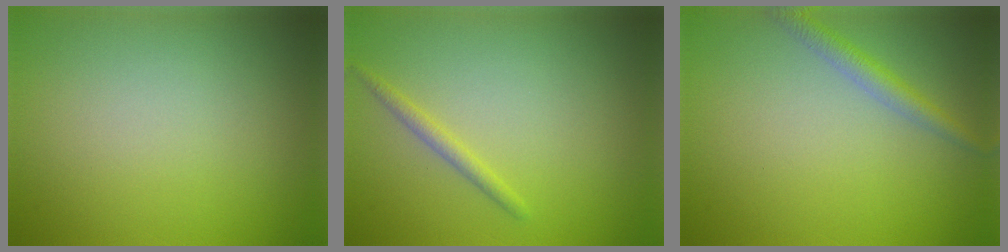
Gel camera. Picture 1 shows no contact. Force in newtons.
{"total": 1.3, "press": 1.2, "slide": 0.1}
{"total": 2.1, "press": 2.1, "slide": 0.0}